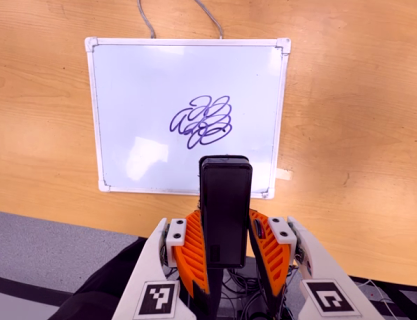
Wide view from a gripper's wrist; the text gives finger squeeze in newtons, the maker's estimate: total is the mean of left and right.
{"total": 4.2, "left": 2.8, "right": 5.5}